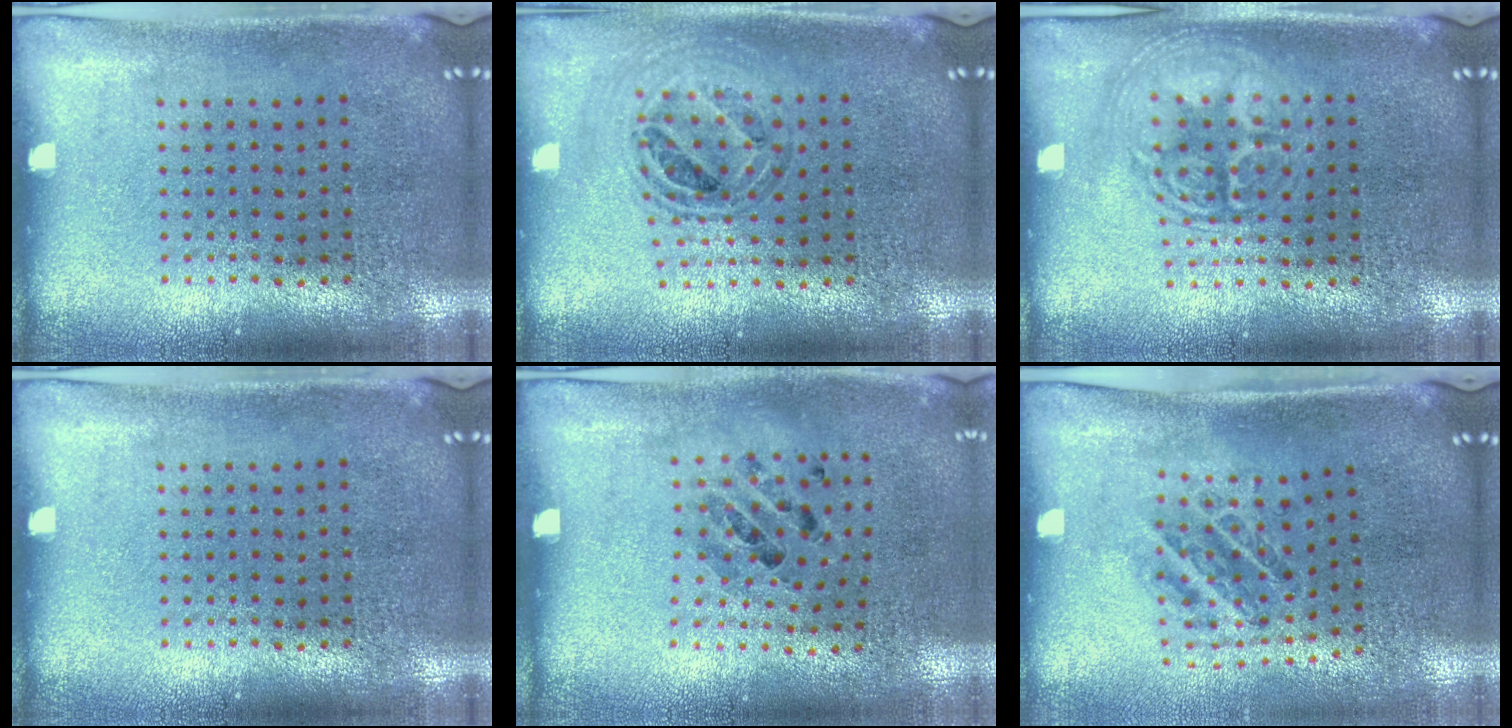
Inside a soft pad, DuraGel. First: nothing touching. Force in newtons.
{"total": 0.7, "press": 0.7, "slide": 0.0}
{"total": 2.9, "press": 2.8, "slide": 0.4}
{"total": 0.0}
{"total": 0.9, "press": 0.7, "slide": 0.5}
{"total": 1.0, "press": 1.0, "slide": 0.2}